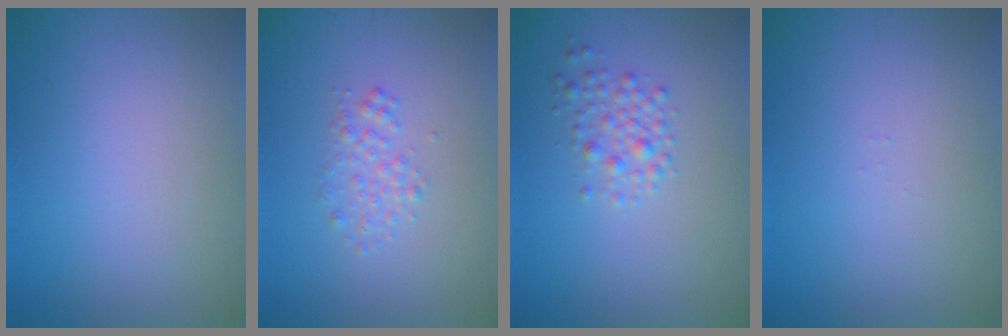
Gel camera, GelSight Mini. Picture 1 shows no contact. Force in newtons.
{"total": 1.5, "press": 1.5, "slide": 0.0}
{"total": 2.0, "press": 2.0, "slide": 0.0}
{"total": 0.0}